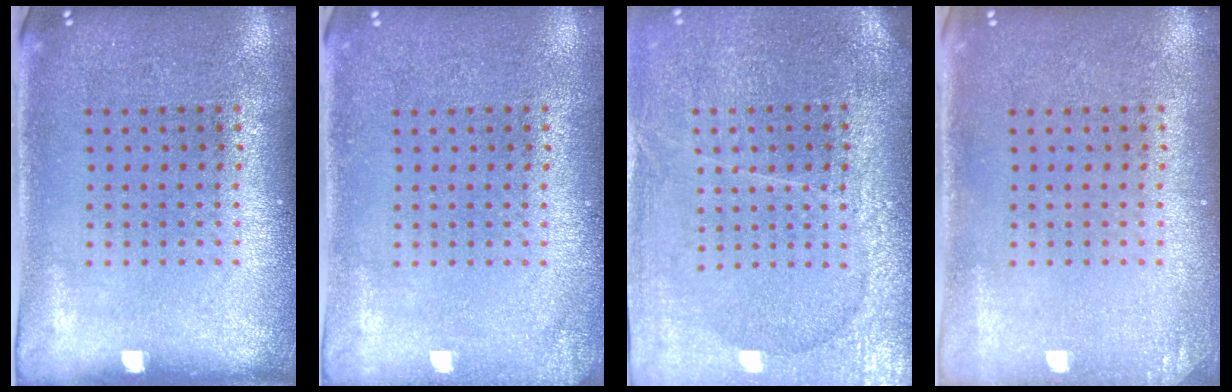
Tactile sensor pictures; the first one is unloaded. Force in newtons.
{"total": 1.1, "press": 1.1, "slide": 0.1}
{"total": 3.6, "press": 3.3, "slide": 1.4}
{"total": 0.9, "press": 0.9, "slide": 0.2}